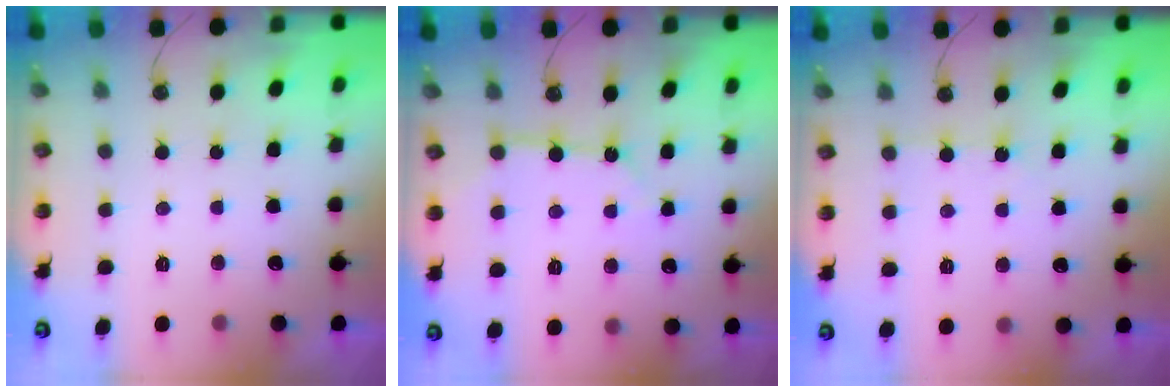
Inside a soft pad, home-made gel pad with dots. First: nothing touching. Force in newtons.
{"total": 6.3, "press": 6.3, "slide": 0.5}
{"total": 3.9, "press": 3.9, "slide": 0.7}